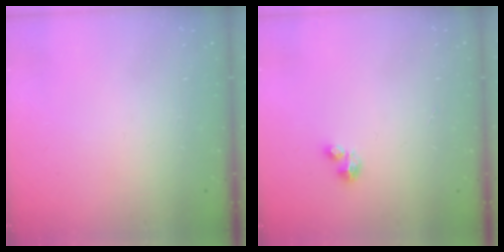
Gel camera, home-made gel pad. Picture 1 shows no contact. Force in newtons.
{"total": 2.1, "press": 2.1, "slide": 0.2}